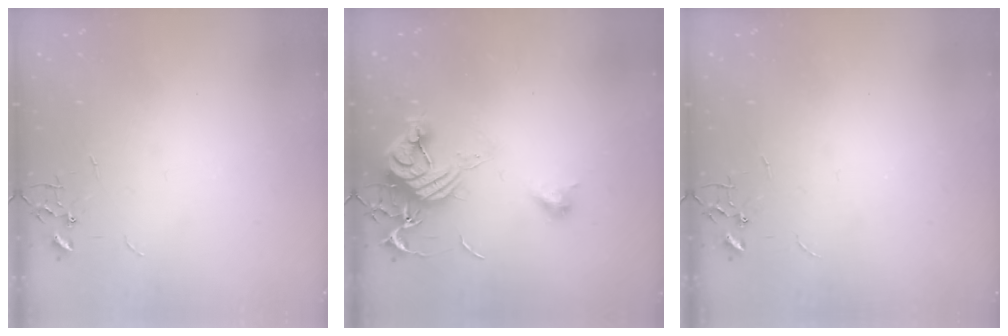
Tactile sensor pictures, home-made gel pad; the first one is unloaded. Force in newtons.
{"total": 14.7, "press": 14.7, "slide": 0.7}
{"total": 0.0}